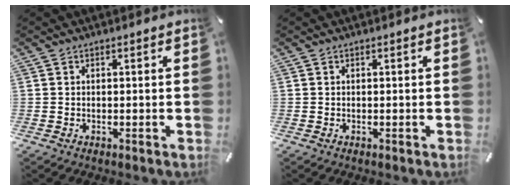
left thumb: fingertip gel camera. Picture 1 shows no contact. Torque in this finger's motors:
{"motor_torque": [-0.08, 0.08, 0.00, 0.00, 0.00]}